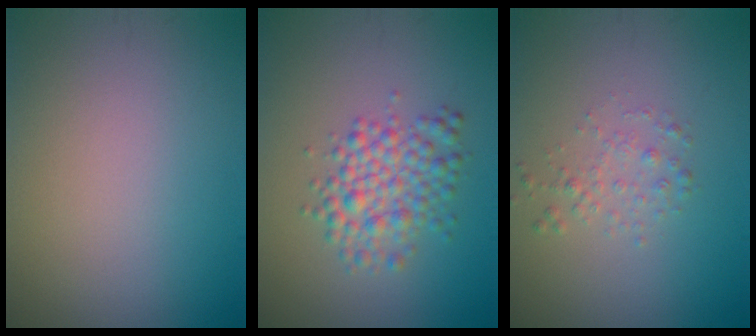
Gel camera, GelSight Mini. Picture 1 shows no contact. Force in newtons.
{"total": 4.0, "press": 4.0, "slide": 0.0}
{"total": 1.4, "press": 1.4, "slide": 0.1}